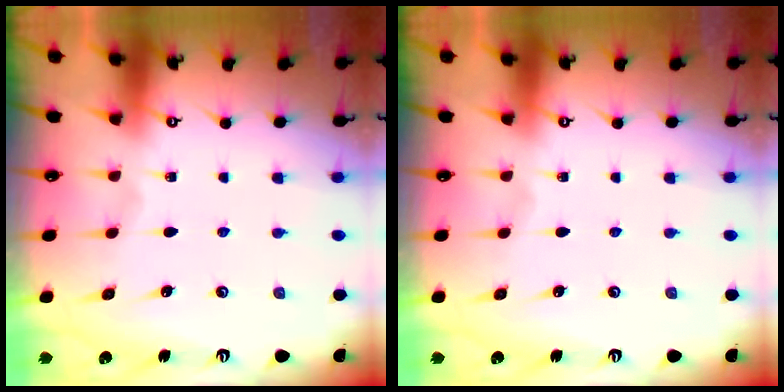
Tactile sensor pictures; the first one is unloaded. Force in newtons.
{"total": 0.0}